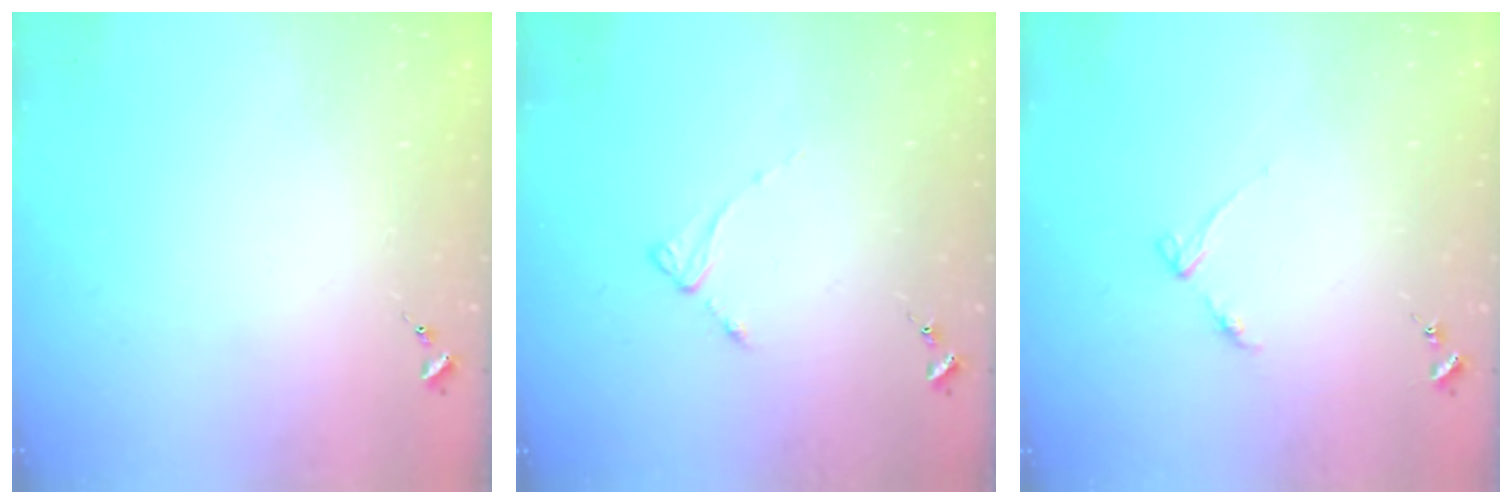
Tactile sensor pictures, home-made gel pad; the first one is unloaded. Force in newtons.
{"total": 2.5, "press": 2.5, "slide": 0.3}
{"total": 3.6, "press": 3.5, "slide": 0.4}